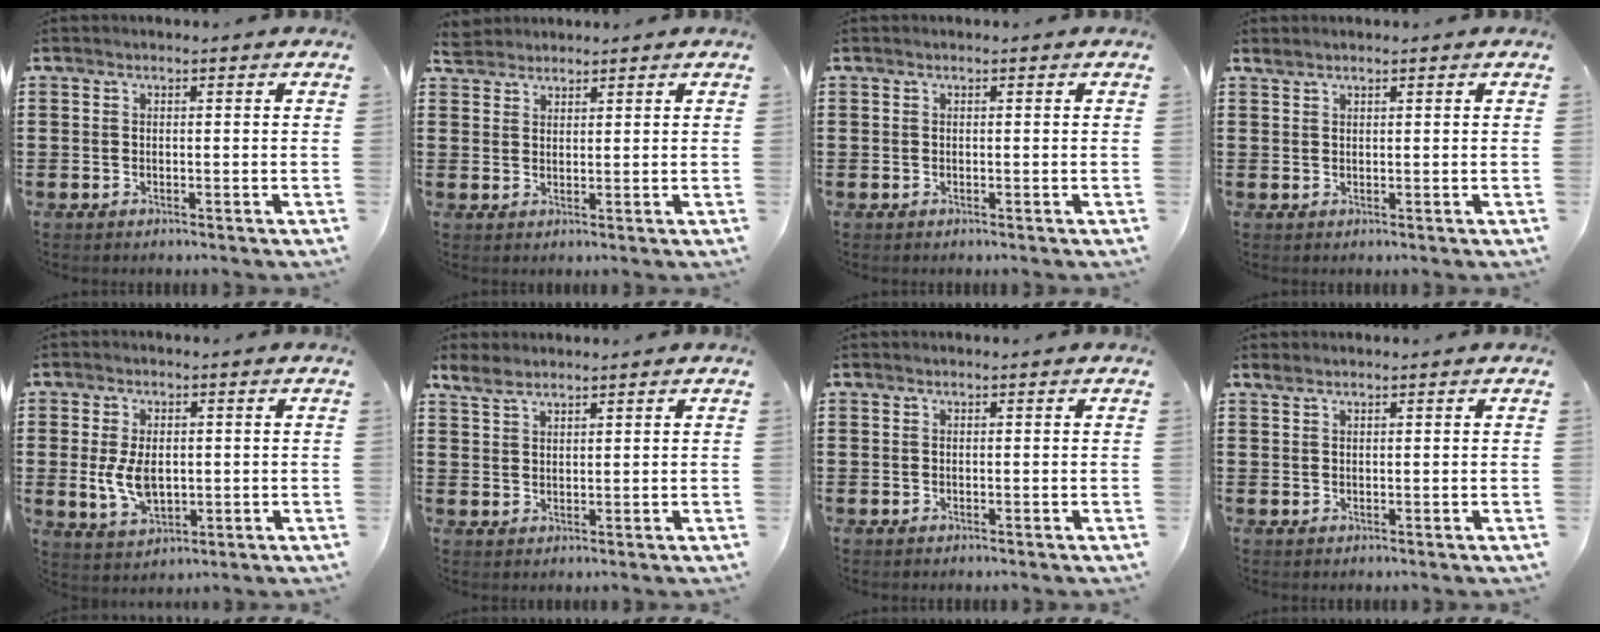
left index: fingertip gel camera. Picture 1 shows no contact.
{"total": 2.4, "force": [2.3, 0.7, -0.1], "torque": [-0.006, 0.002, 0.044]}
{"total": 0.0}
{"total": 0.9, "force": [0.8, 0.0, 0.5], "torque": [-0.010, 0.000, 0.015]}
{"total": 6.2, "force": [-0.2, 3.9, 4.9], "torque": [-0.106, -0.001, -0.009]}
{"total": 2.9, "force": [2.3, 1.1, 1.3], "torque": [-0.032, 0.005, 0.044]}
{"total": 0.0}
{"total": 0.9, "force": [0.6, 0.1, 0.6], "torque": [-0.012, 0.001, 0.011]}